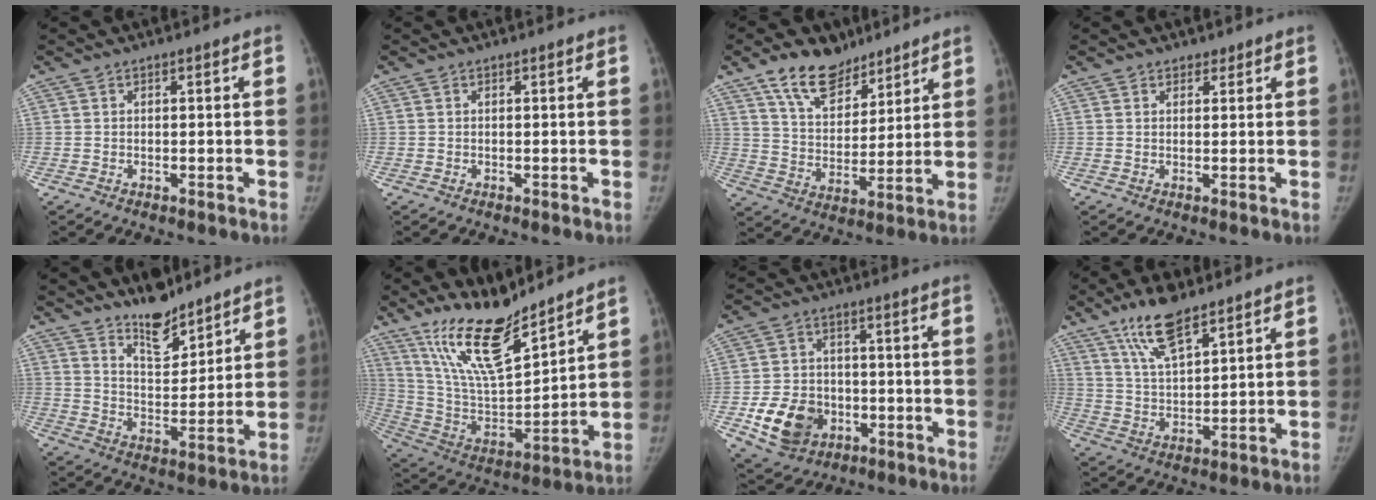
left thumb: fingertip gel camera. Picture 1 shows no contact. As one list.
[{"total": 0.0}, {"total": 13.0, "force": [9.1, 7.4, 5.7], "torque": [-0.065, -0.051, 0.163]}, {"total": 1.5, "force": [1.1, 1.0, 0.1], "torque": [0.016, -0.006, 0.011]}, {"total": 10.0, "force": [8.2, 3.7, 4.4], "torque": [-0.047, -0.070, 0.146]}, {"total": 17.4, "force": [13.5, 4.5, 10.0], "torque": [-0.153, -0.082, 0.262]}, {"total": 11.8, "force": [-3.9, 9.4, 6.0], "torque": [-0.081, 0.012, -0.057]}, {"total": 10.7, "force": [7.4, 3.4, 6.9], "torque": [-0.117, -0.036, 0.143]}]